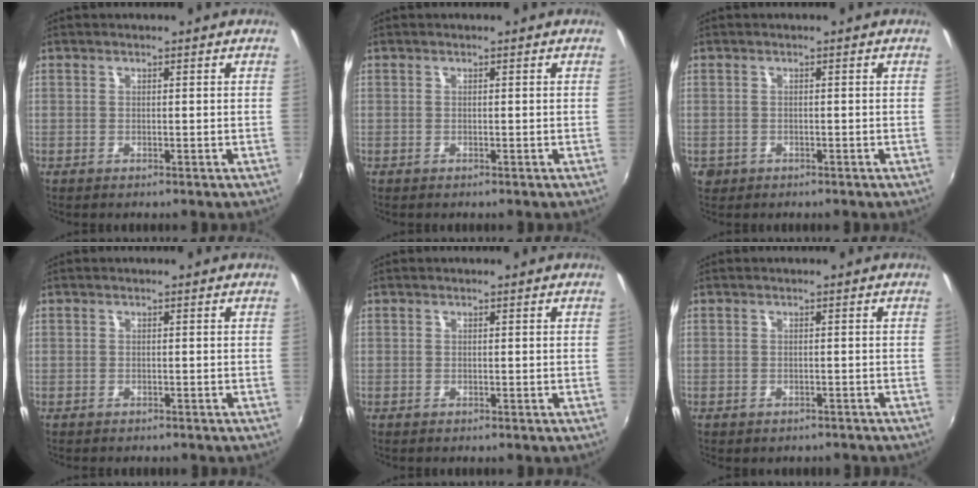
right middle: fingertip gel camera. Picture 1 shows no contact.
{"total": 0.0}
{"total": 2.3, "force": [-0.8, 2.0, 0.8], "torque": [-0.021, -0.005, -0.010]}
{"total": 0.9, "force": [-0.7, 0.4, 0.0], "torque": [-0.005, 0.001, -0.012]}
{"total": 0.0}
{"total": 2.5, "force": [-2.0, 1.2, 0.8], "torque": [-0.019, -0.009, -0.023]}